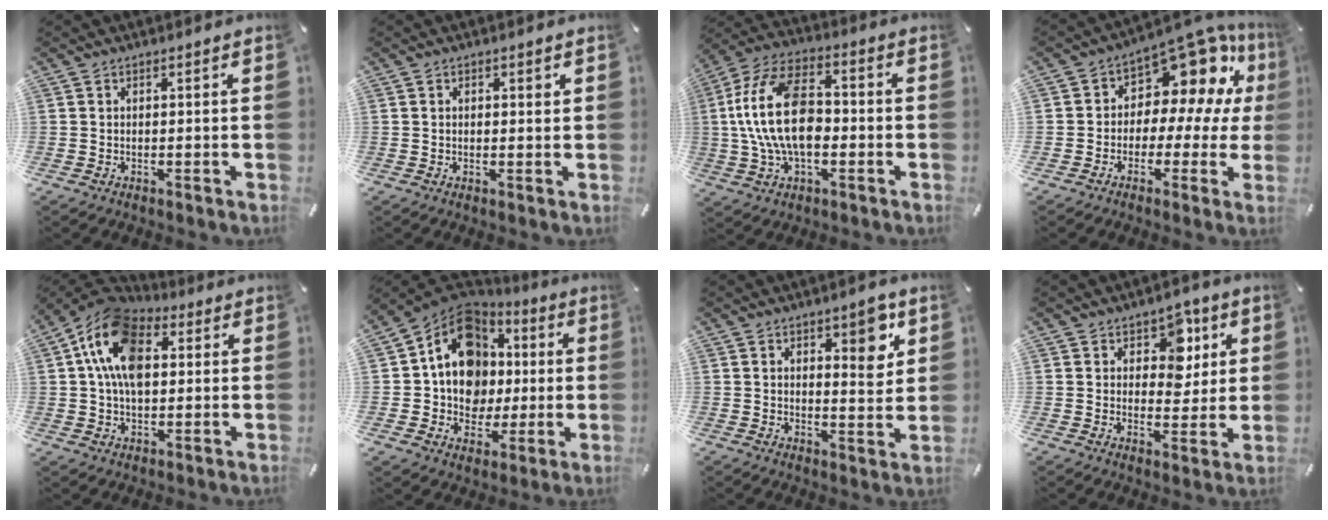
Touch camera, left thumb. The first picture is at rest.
{"total": 1.2, "force": [0.3, 0.7, 1.0], "torque": [-0.020, 0.005, 0.004]}
{"total": 17.4, "force": [-1.0, 10.6, 13.7], "torque": [-0.283, 0.010, -0.022]}
{"total": 12.9, "force": [6.8, 7.8, 7.7], "torque": [-0.118, -0.062, 0.118]}
{"total": 15.5, "force": [3.9, 10.5, 10.7], "torque": [-0.210, 0.005, 0.071]}
{"total": 14.8, "force": [2.7, 12.9, 6.8], "torque": [-0.115, -0.027, 0.056]}
{"total": 8.2, "force": [4.1, 4.0, 5.8], "torque": [-0.067, -0.020, 0.063]}
{"total": 8.5, "force": [3.6, 6.5, 4.0], "torque": [-0.046, -0.012, 0.059]}